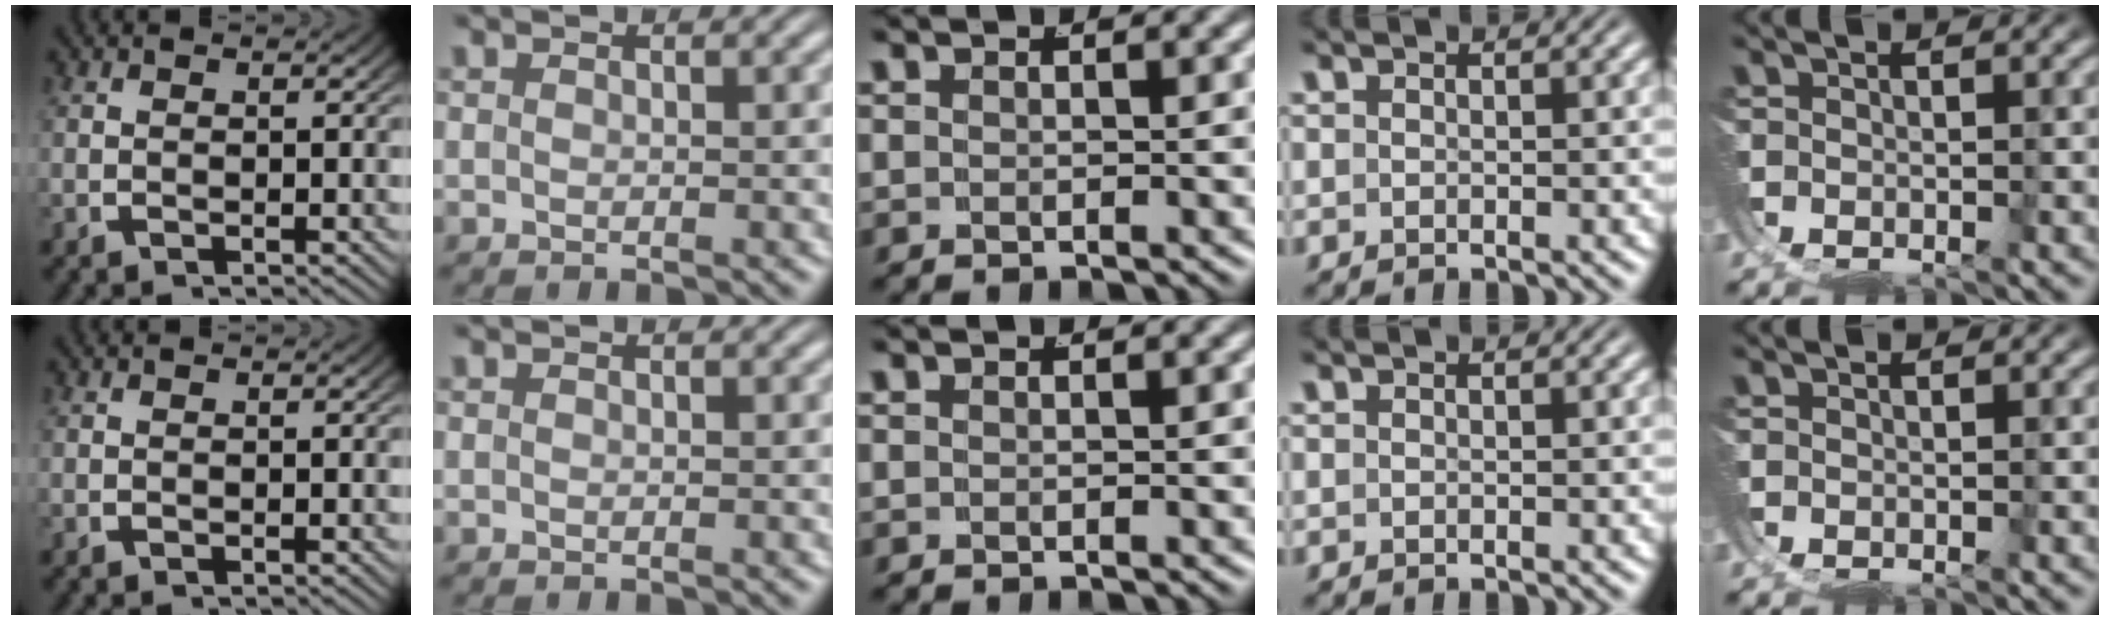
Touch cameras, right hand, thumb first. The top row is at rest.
{}